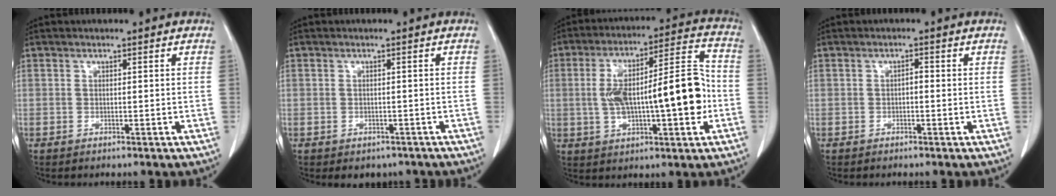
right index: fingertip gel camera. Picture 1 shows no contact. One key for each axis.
{"total": 3.2, "fx": -2.5, "fy": 2.0, "fz": 0.5, "tx": 0.002, "ty": 0.011, "tz": -0.029}
{"total": 17.0, "fx": -1.7, "fy": 4.1, "fz": 16.4, "tx": -0.281, "ty": 0.036, "tz": -0.018}
{"total": 0.9, "fx": -0.2, "fy": 0.4, "fz": 0.8, "tx": -0.013, "ty": 0.005, "tz": -0.003}